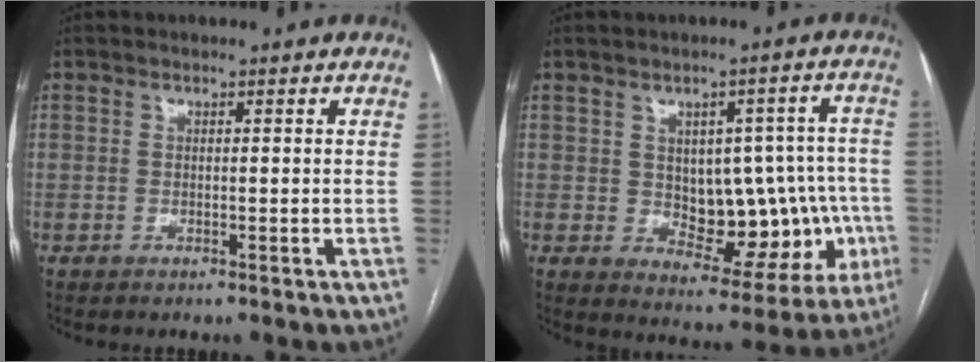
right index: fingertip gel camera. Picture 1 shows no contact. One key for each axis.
{"total": 13.6, "fx": -1.1, "fy": 7.8, "fz": 11.0, "tx": -0.121, "ty": 0.034, "tz": 0.012}